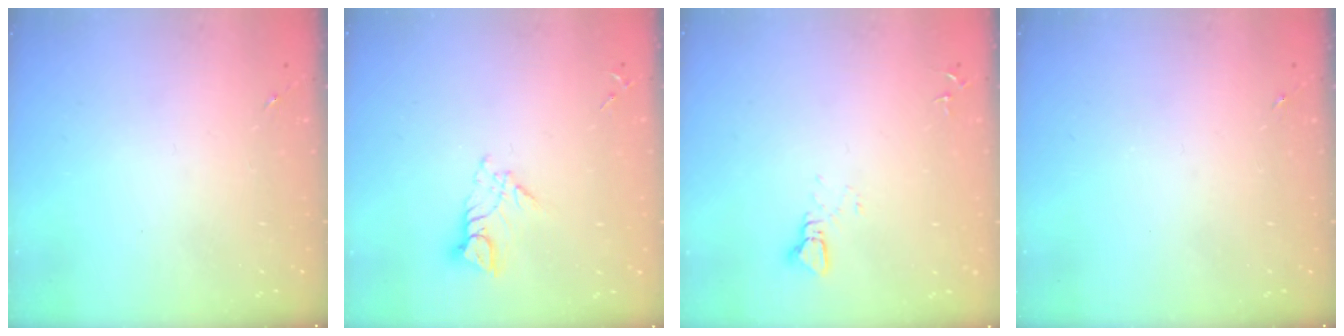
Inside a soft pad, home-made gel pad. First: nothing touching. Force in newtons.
{"total": 7.5, "press": 7.4, "slide": 0.6}
{"total": 2.2, "press": 2.2, "slide": 0.1}
{"total": 0.0}